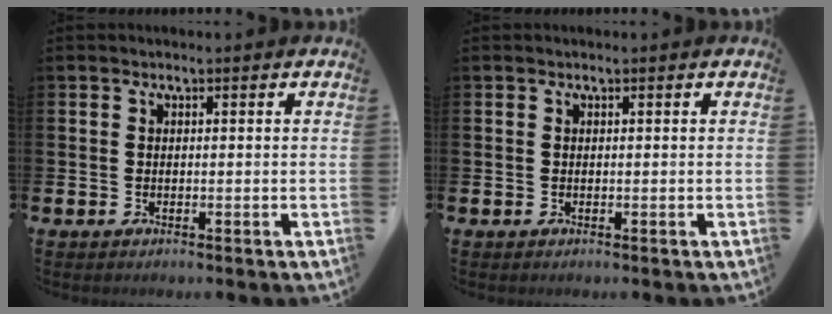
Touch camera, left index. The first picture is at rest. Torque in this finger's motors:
{"motor_torque": [-0.23, -0.06, -0.02, -0.01]}